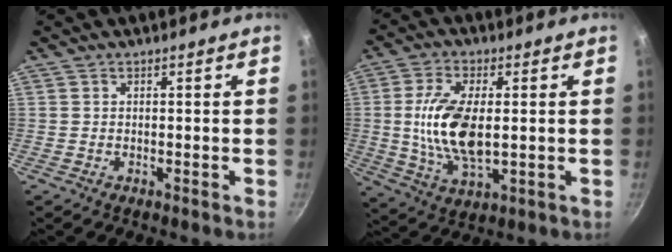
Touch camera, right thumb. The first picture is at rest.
{"total": 13.1, "force": [0.7, 6.4, 11.4], "torque": [-0.219, -0.007, 0.016]}